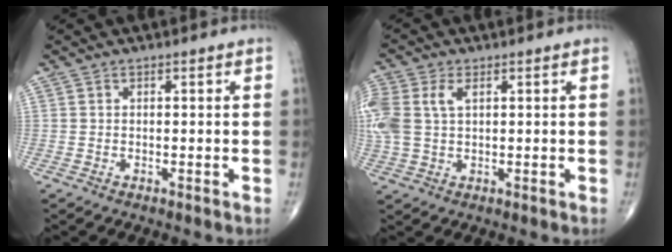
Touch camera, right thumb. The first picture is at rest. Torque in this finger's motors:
{"motor_torque": [0.47, -0.09, 0.79, 0.29, 0.31]}